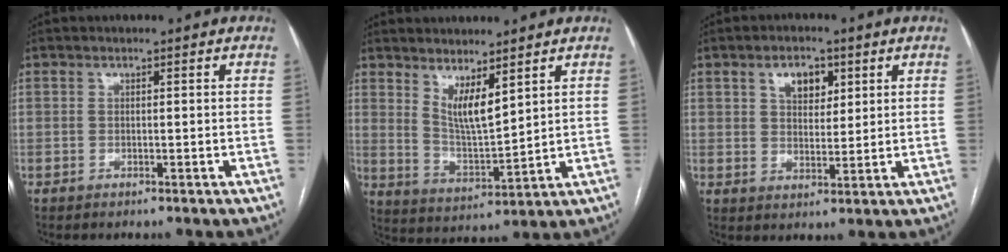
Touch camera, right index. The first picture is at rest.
{"total": 6.7, "force": [4.1, 1.3, 5.1], "torque": [-0.101, -0.020, 0.088]}
{"total": 5.5, "force": [2.5, 3.3, 3.7], "torque": [-0.061, 0.008, 0.045]}